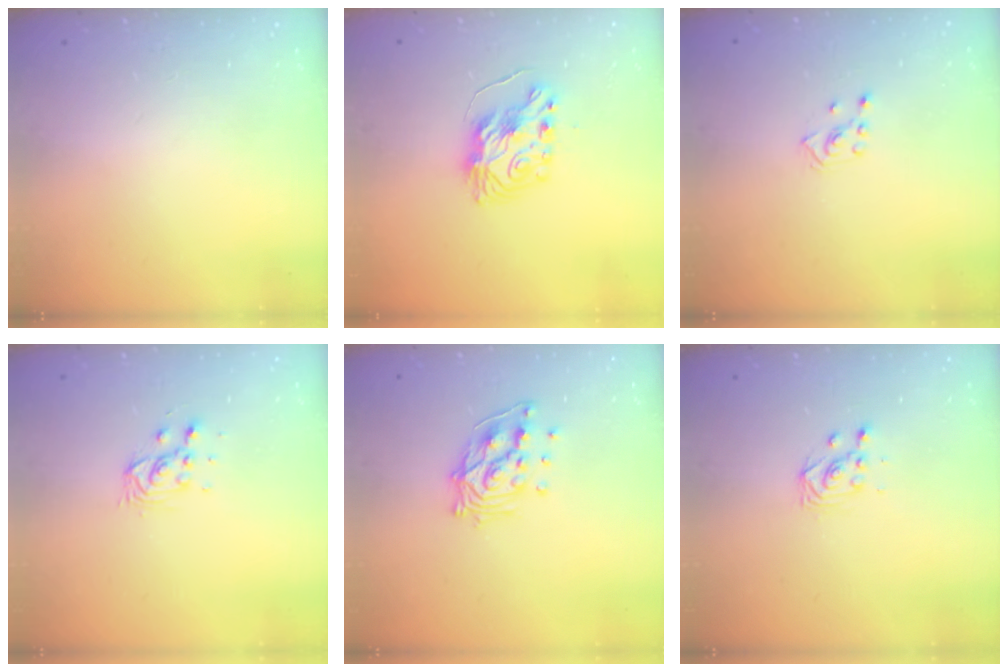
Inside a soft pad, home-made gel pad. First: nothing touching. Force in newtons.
{"total": 8.6, "press": 8.5, "slide": 0.7}
{"total": 2.8, "press": 2.7, "slide": 0.7}
{"total": 4.8, "press": 4.8, "slide": 0.9}
{"total": 11.7, "press": 11.6, "slide": 1.3}
{"total": 2.9, "press": 2.9, "slide": 0.1}